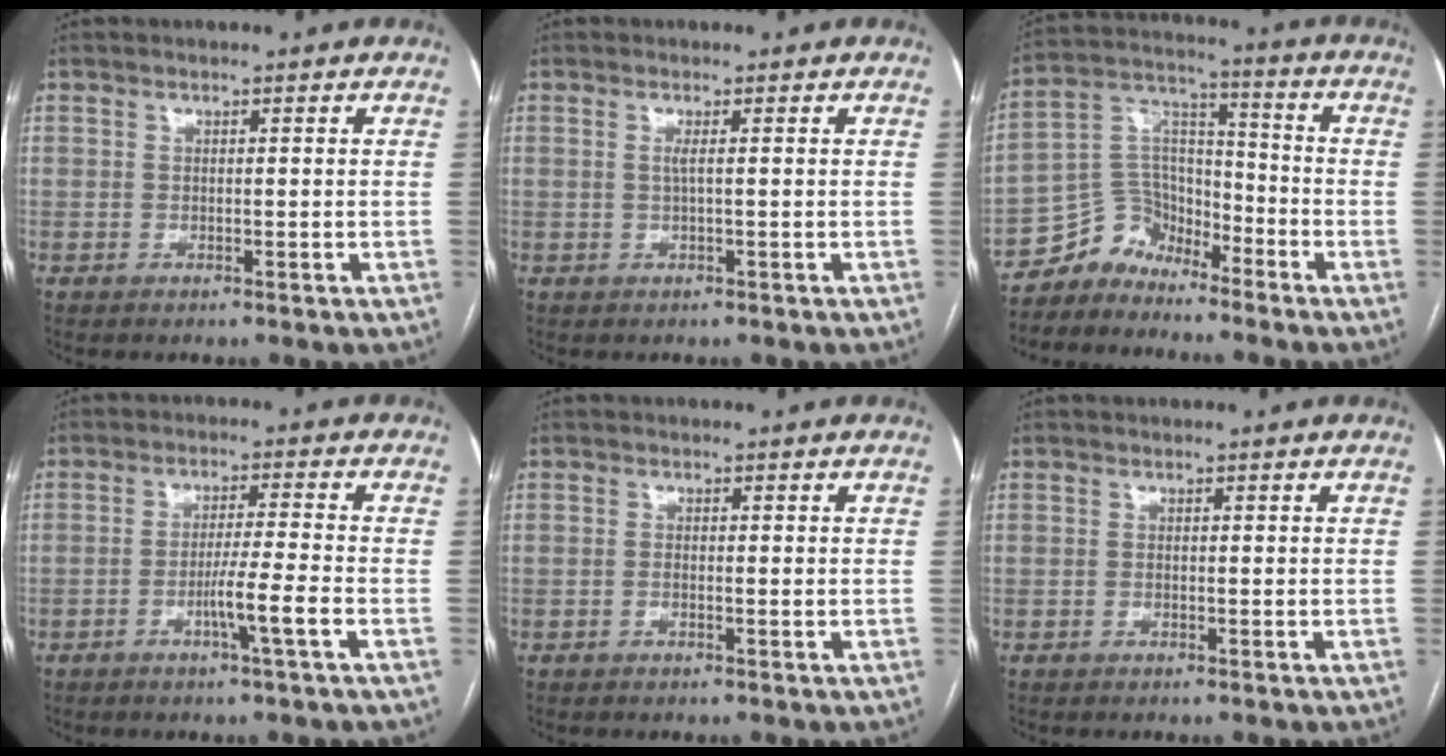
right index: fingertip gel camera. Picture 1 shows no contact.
{"total": 1.0, "force": [0.1, -0.2, 1.0], "torque": [-0.024, 0.000, 0.002]}
{"total": 7.8, "force": [-6.7, 3.9, -0.3], "torque": [0.013, 0.052, -0.132]}
{"total": 5.7, "force": [-2.3, -1.0, 5.1], "torque": [-0.087, -0.008, -0.043]}
{"total": 1.0, "force": [-0.2, 0.2, 0.9], "torque": [-0.017, 0.001, -0.003]}
{"total": 0.0}